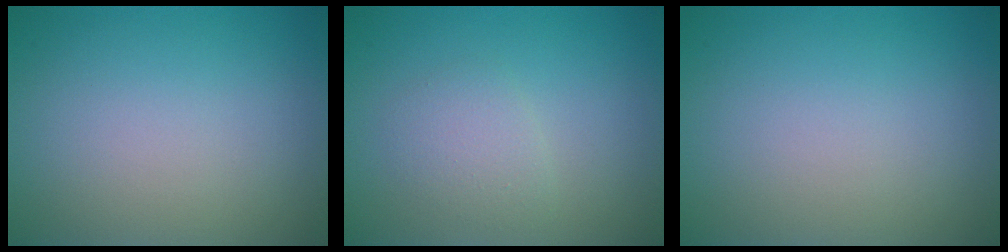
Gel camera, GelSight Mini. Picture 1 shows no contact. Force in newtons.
{"total": 1.9, "press": 1.9, "slide": 0.1}
{"total": 0.0}